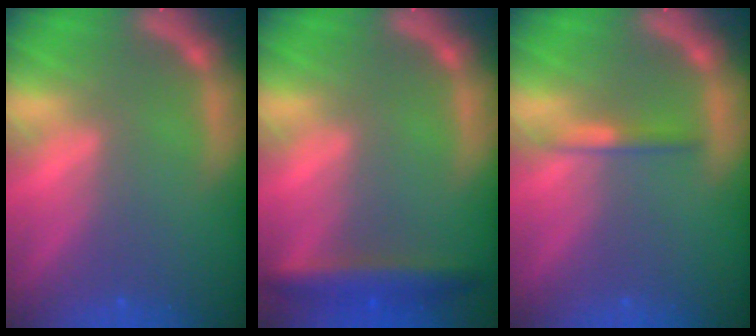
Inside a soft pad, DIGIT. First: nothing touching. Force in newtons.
{"total": 4.0}
{"total": 1.4}